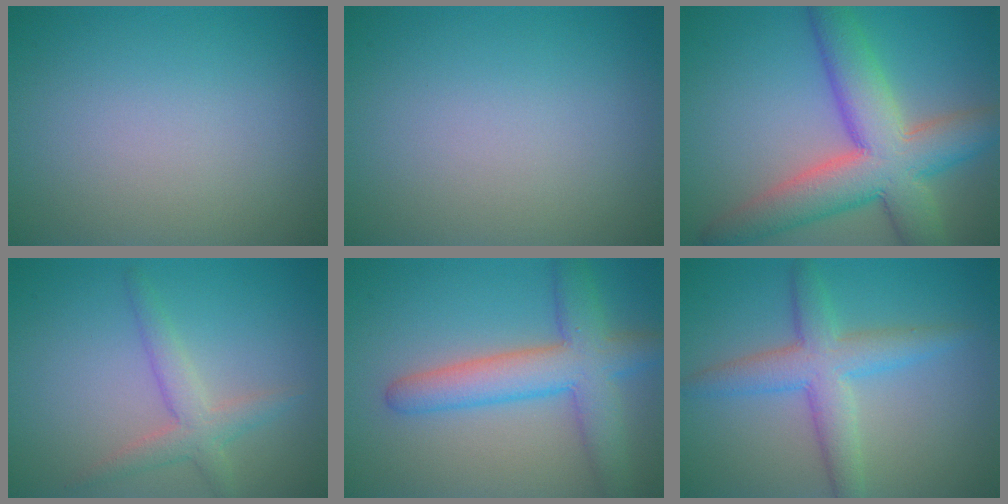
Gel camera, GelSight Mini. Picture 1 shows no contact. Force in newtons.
{"total": 0.0}
{"total": 9.5, "press": 9.5, "slide": 0.5}
{"total": 2.8, "press": 2.7, "slide": 0.3}
{"total": 6.4, "press": 6.4, "slide": 0.5}
{"total": 4.7, "press": 4.7, "slide": 0.1}